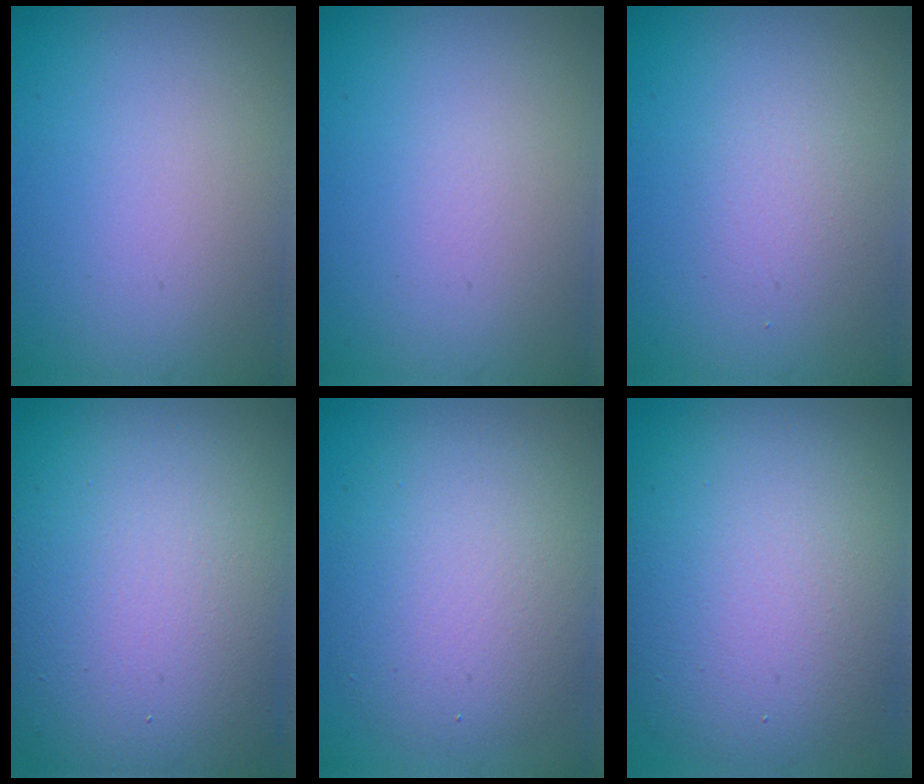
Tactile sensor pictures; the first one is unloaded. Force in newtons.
{"total": 0.0}
{"total": 1.3, "press": 1.3, "slide": 0.0}
{"total": 17.3, "press": 17.3, "slide": 1.2}
{"total": 6.5, "press": 6.5, "slide": 0.4}
{"total": 11.4, "press": 11.4, "slide": 1.0}